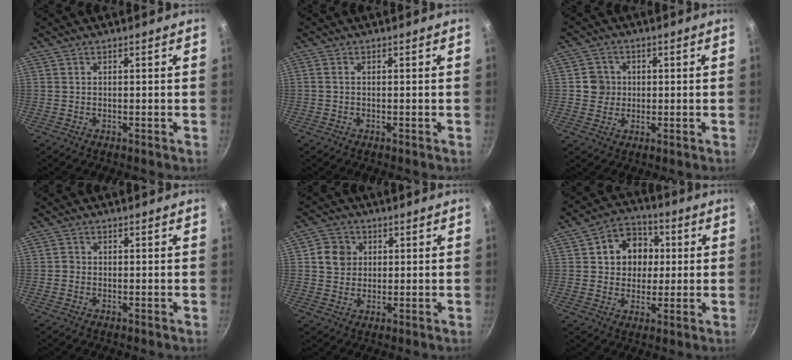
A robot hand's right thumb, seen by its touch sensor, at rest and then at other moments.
{"total": 0.8, "force": [-0.1, 0.4, 0.6], "torque": [-0.015, 0.003, -0.003]}
{"total": 4.5, "force": [0.3, 4.3, 1.1], "torque": [0.012, 0.007, -0.001]}
{"total": 1.1, "force": [-0.4, 1.0, 0.3], "torque": [-0.001, 0.003, -0.012]}
{"total": 5.8, "force": [1.4, 5.2, 2.0], "torque": [-0.006, 0.004, 0.019]}
{"total": 10.8, "force": [1.9, 9.3, 5.3], "torque": [-0.041, 0.009, 0.021]}